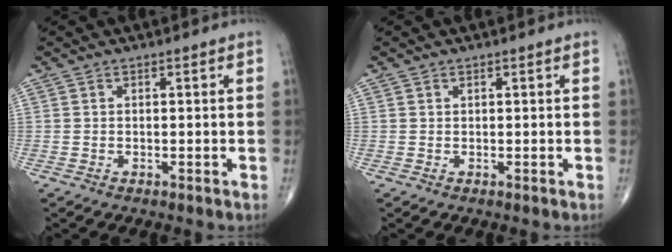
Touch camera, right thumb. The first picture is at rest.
{"total": 0.0}